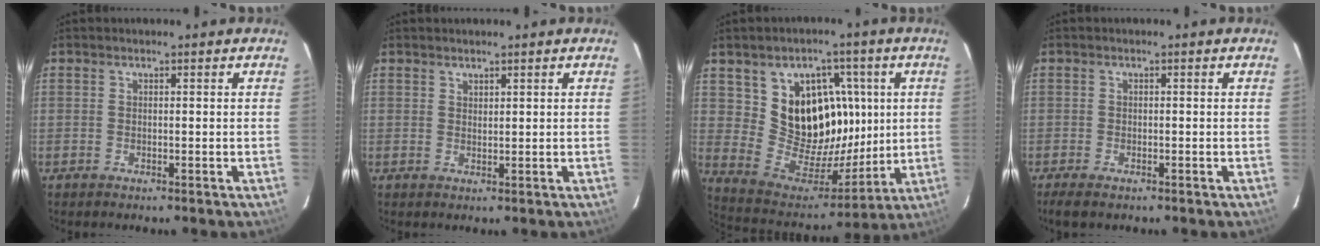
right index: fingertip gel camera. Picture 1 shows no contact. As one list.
[{"total": 1.1, "force": [1.0, 0.4, 0.2], "torque": [-0.003, 0.001, 0.018]}, {"total": 15.8, "force": [4.9, 13.4, 6.7], "torque": [-0.135, 0.008, 0.103]}, {"total": 3.3, "force": [-2.3, 1.3, 1.9], "torque": [-0.044, -0.012, -0.042]}]